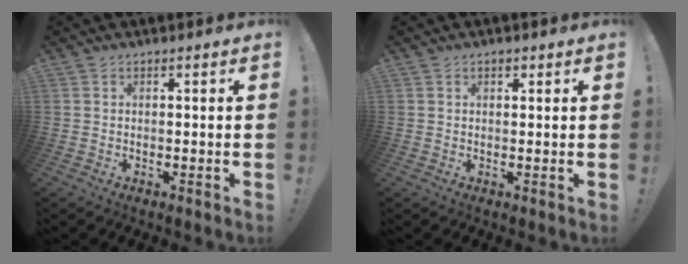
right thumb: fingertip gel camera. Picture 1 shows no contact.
{"total": 1.0, "force": [0.6, 0.7, 0.4], "torque": [-0.006, 0.000, 0.010]}